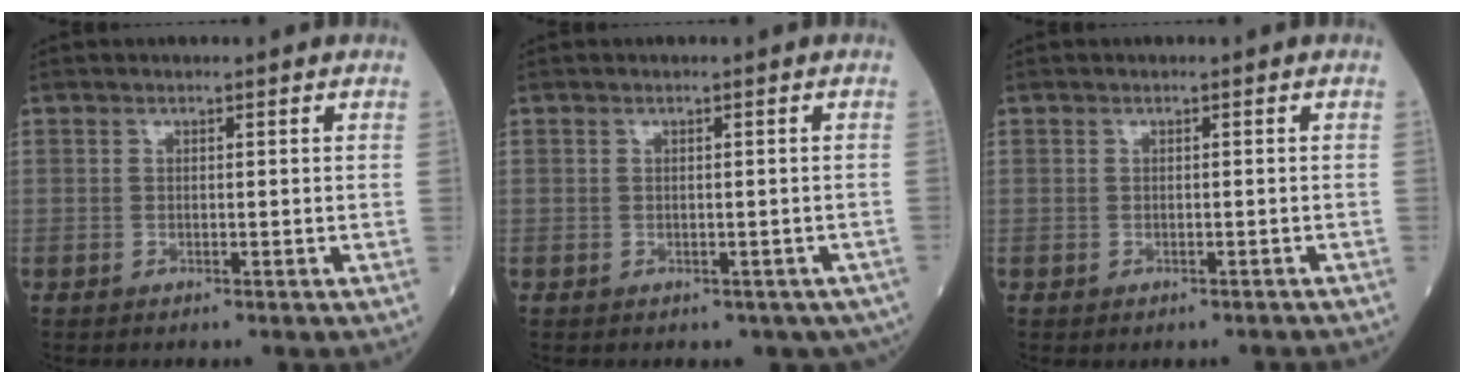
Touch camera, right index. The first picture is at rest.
{"total": 3.8, "force": [-2.1, 2.8, 1.4], "torque": [0.000, 0.004, -0.021]}
{"total": 1.3, "force": [-0.9, 0.8, 0.1], "torque": [-0.002, 0.001, -0.011]}